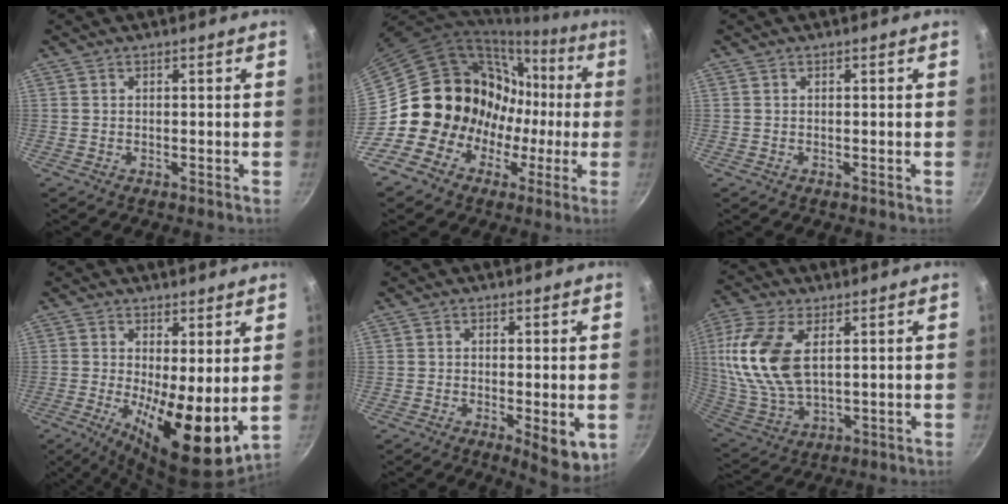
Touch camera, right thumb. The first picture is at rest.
{"total": 14.7, "force": [-2.0, 13.8, 4.7], "torque": [-0.021, 0.058, -0.033]}
{"total": 0.0}
{"total": 14.4, "force": [-0.3, 5.0, 13.5], "torque": [-0.188, -0.029, 0.001]}
{"total": 6.7, "force": [-1.2, 2.6, 6.1], "torque": [-0.071, -0.007, -0.011]}
{"total": 16.5, "force": [4.2, 8.8, 13.3], "torque": [-0.272, -0.012, 0.088]}